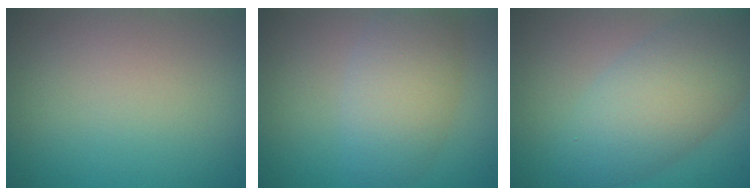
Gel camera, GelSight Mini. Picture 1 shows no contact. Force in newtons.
{"total": 4.7, "press": 4.7, "slide": 0.1}
{"total": 6.7, "press": 6.7, "slide": 0.5}